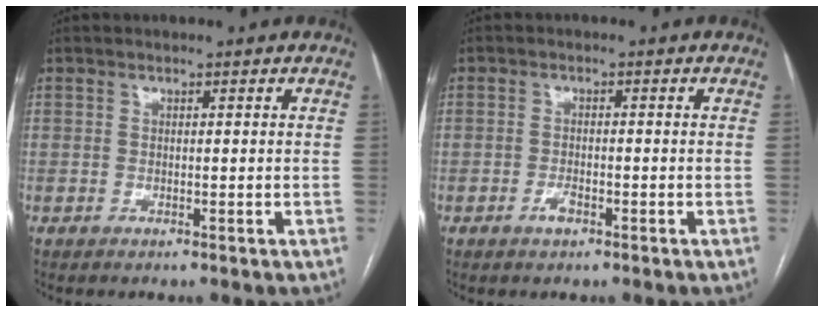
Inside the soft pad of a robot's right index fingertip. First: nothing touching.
{"total": 2.0, "force": [-1.2, 0.7, 1.5], "torque": [-0.030, 0.001, -0.021]}